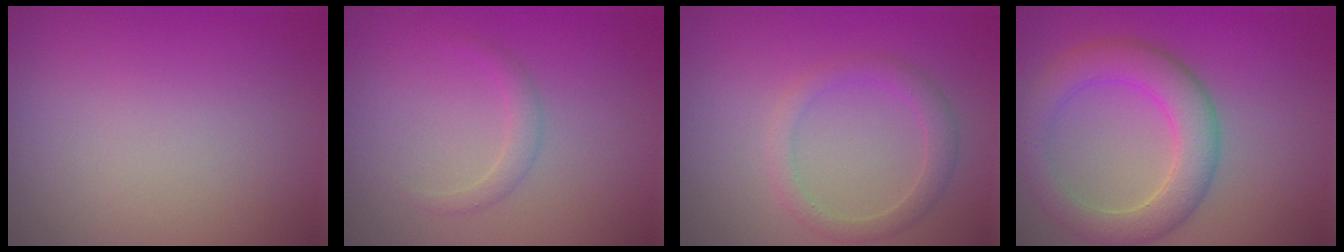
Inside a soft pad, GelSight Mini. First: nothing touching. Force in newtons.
{"total": 1.2, "press": 1.2, "slide": 0.0}
{"total": 2.3, "press": 2.3, "slide": 0.1}
{"total": 5.4, "press": 5.4, "slide": 0.3}